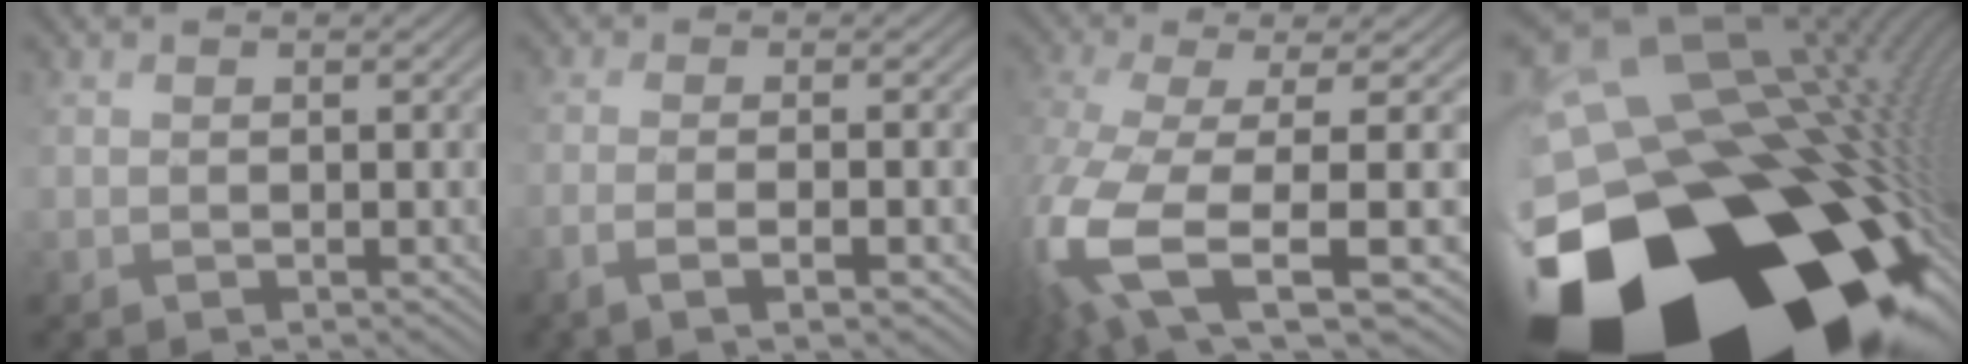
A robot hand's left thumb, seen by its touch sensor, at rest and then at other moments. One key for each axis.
{"total": 4.2, "fx": -1.8, "fy": 0.6, "fz": 3.8, "tx": -0.056, "ty": 0.005, "tz": -0.042}
{"total": 13.0, "fx": -3.0, "fy": 4.5, "fz": 11.8, "tx": -0.286, "ty": -0.032, "tz": -0.027}
{"total": 22.2, "fx": -8.9, "fy": 14.4, "fz": 14.4, "tx": -0.246, "ty": -0.070, "tz": -0.099}